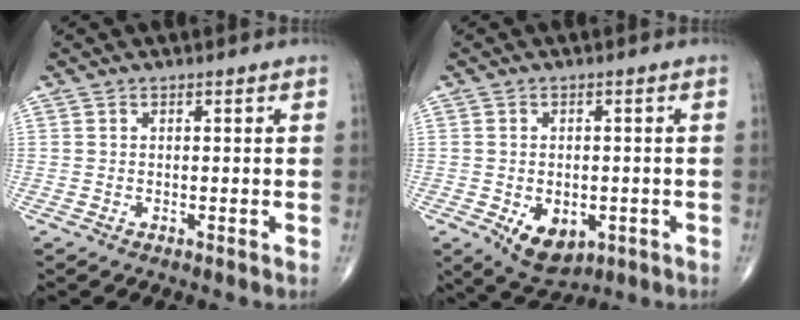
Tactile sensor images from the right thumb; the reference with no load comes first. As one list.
[{"total": 8.0, "force": [-2.6, 5.2, 5.6], "torque": [-0.070, 0.000, -0.026]}]